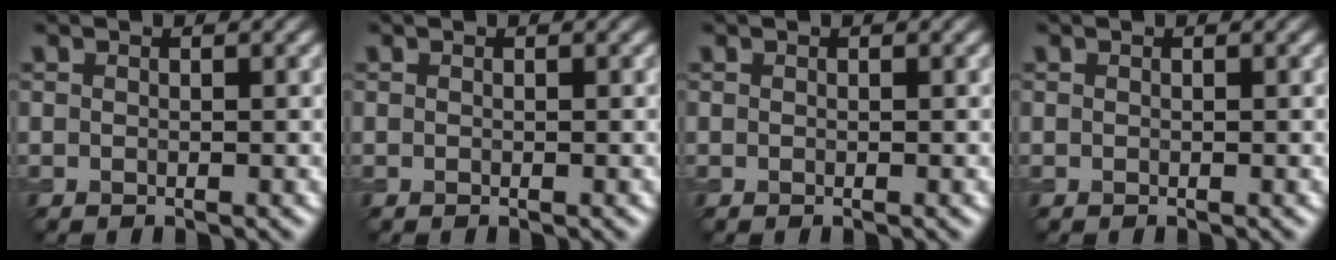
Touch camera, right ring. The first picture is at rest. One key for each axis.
{"total": 0.0}
{"total": 0.0}
{"total": 0.0}